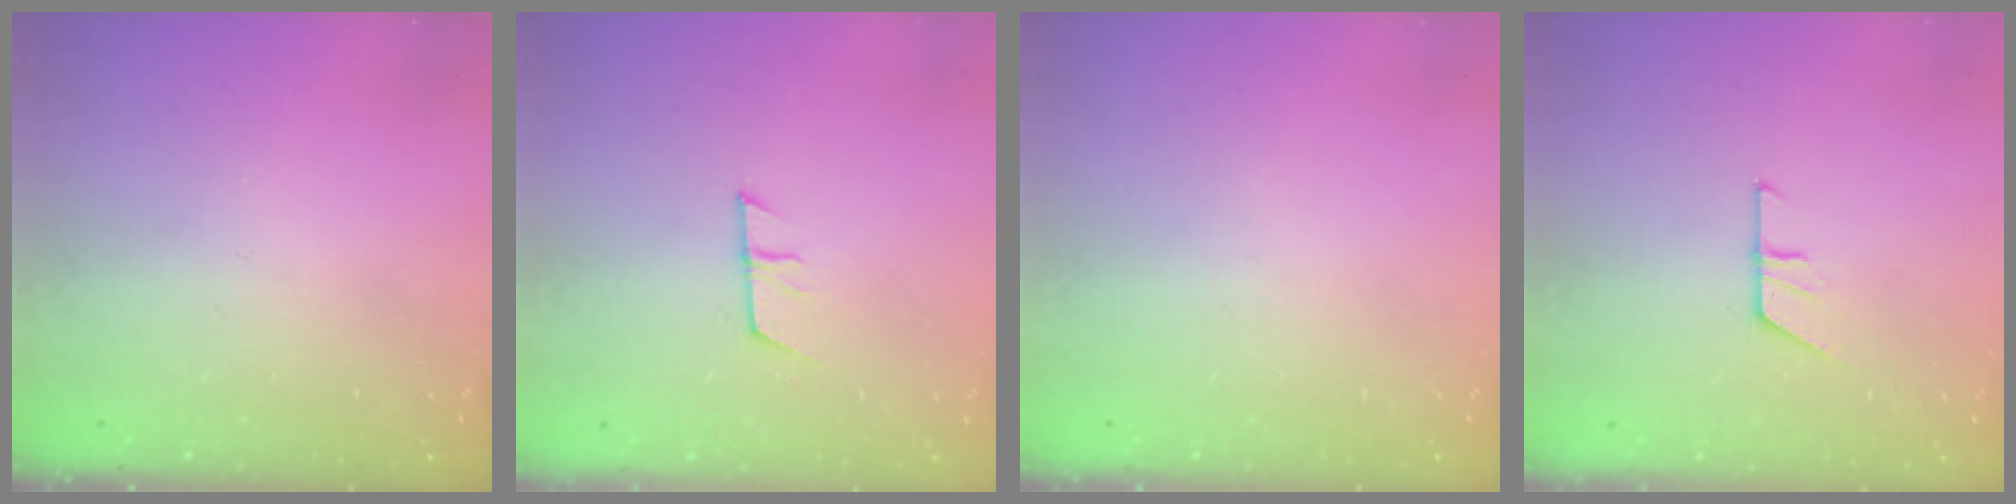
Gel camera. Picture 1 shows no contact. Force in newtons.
{"total": 7.2, "press": 7.1, "slide": 0.5}
{"total": 0.0}
{"total": 5.1, "press": 5.1, "slide": 0.4}